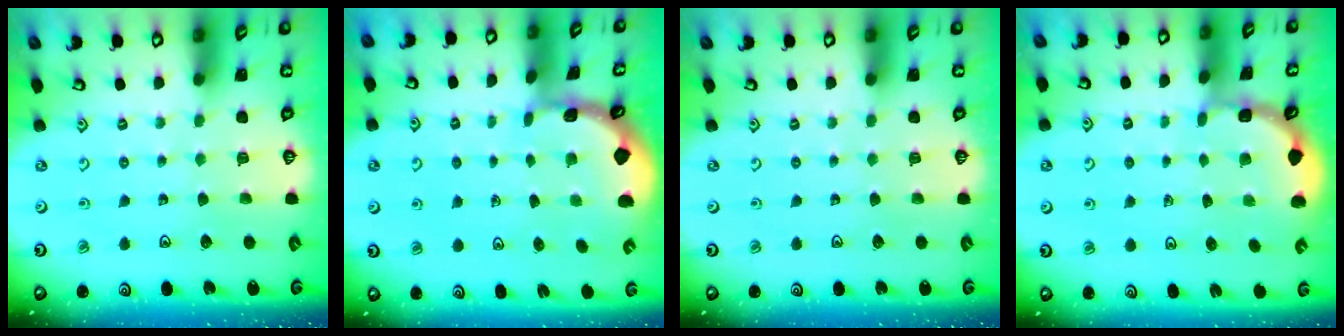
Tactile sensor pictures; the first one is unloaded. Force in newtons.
{"total": 1.0, "press": 1.0, "slide": 0.1}
{"total": 0.0}
{"total": 1.5, "press": 1.5, "slide": 0.2}